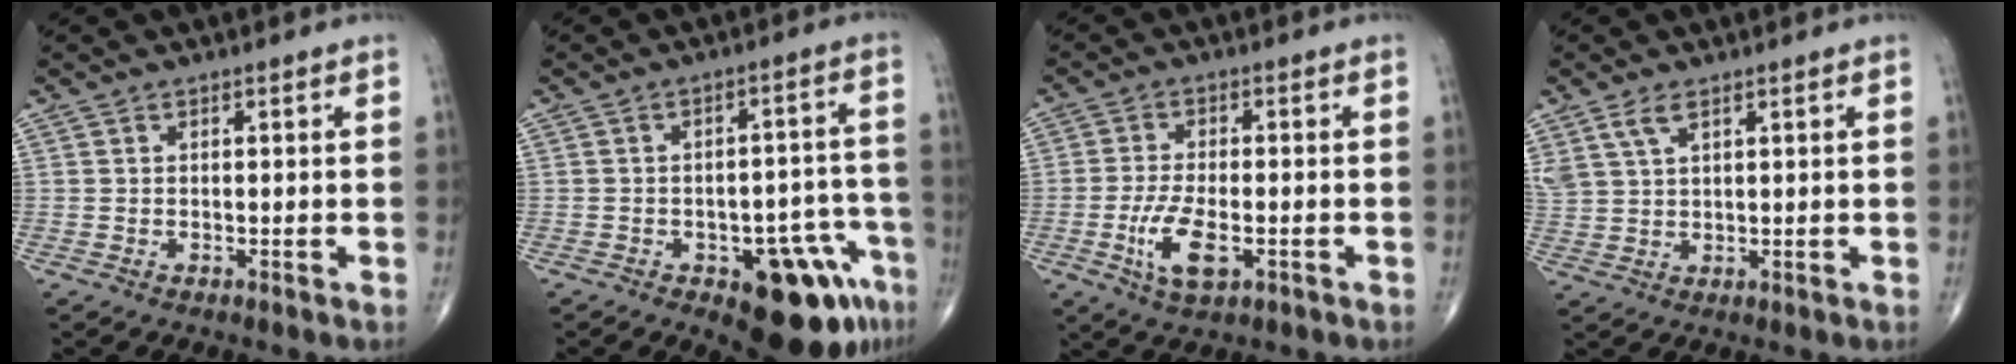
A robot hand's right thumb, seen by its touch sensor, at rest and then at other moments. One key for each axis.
{"total": 14.3, "fx": -7.4, "fy": 6.1, "fz": 10.5, "tx": -0.084, "ty": 0.048, "tz": -0.086}
{"total": 7.7, "fx": -2.5, "fy": 3.3, "fz": 6.5, "tx": -0.131, "ty": 0.002, "tz": -0.043}
{"total": 4.7, "fx": 2.8, "fy": 2.0, "fz": 3.1, "tx": -0.073, "ty": -0.001, "tz": 0.066}